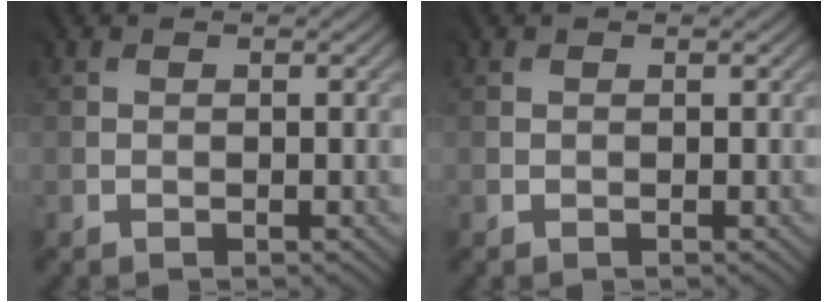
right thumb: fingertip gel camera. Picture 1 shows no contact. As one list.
[{"total": 0.0}]